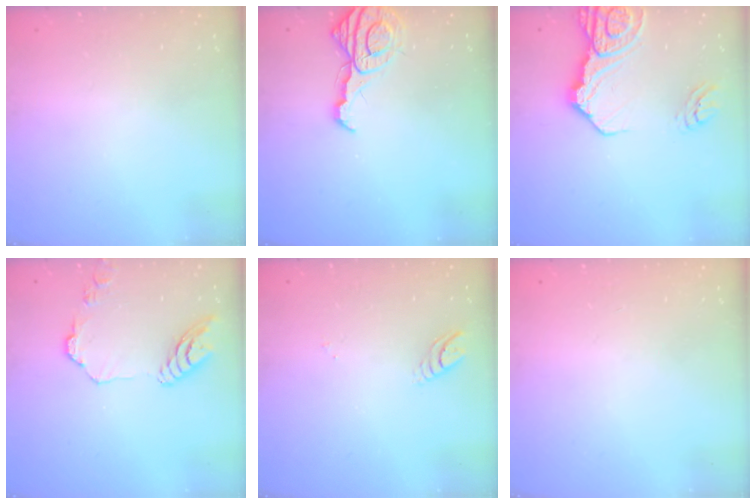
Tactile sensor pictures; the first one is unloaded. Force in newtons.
{"total": 11.1, "press": 11.1, "slide": 1.2}
{"total": 16.1, "press": 16.0, "slide": 1.9}
{"total": 11.4, "press": 11.4, "slide": 0.9}
{"total": 4.1, "press": 4.1, "slide": 0.2}
{"total": 0.0}